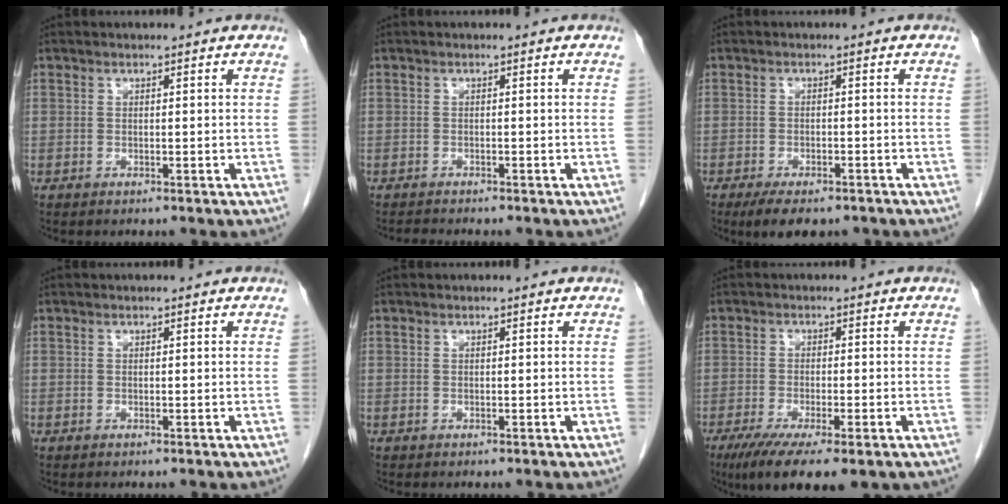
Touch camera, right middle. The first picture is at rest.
{"total": 1.5, "force": [-1.4, 0.0, 0.4], "torque": [-0.011, -0.005, -0.021]}
{"total": 6.2, "force": [-4.7, 2.1, 3.5], "torque": [-0.052, -0.009, -0.068]}
{"total": 0.0}
{"total": 0.0}
{"total": 10.5, "force": [-6.6, 2.5, 7.8], "torque": [-0.119, -0.023, -0.100]}